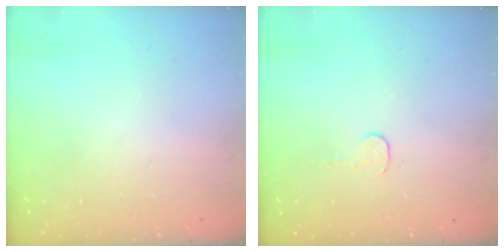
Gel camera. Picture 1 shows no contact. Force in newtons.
{"total": 2.7, "press": 2.7, "slide": 0.2}